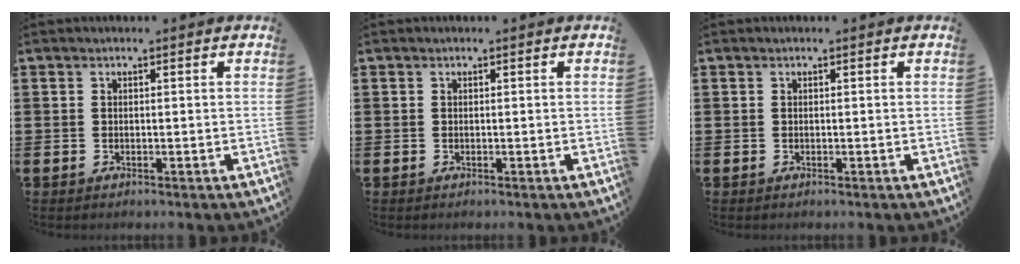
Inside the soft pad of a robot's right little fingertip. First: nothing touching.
{"total": 0.0}
{"total": 0.0}